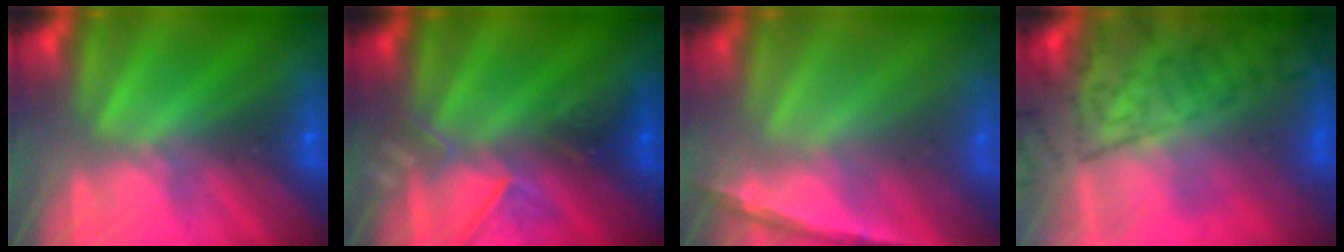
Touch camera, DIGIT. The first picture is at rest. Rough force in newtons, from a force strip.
{"total": 2.4}
{"total": 1.7}
{"total": 7.4}